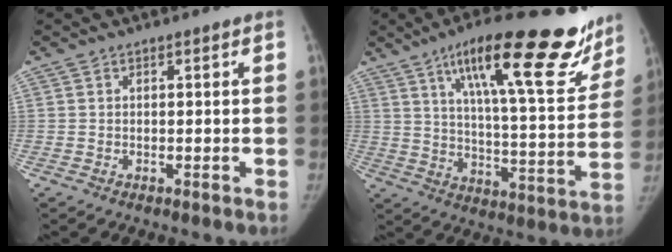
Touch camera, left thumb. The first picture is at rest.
{"total": 26.2, "force": [16.9, 6.8, 18.8], "torque": [-0.237, -0.060, 0.250]}